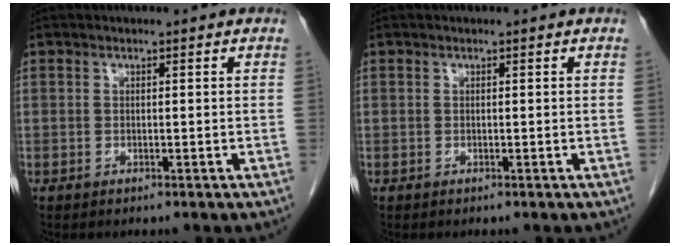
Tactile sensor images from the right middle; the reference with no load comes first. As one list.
[{"total": 0.0}]